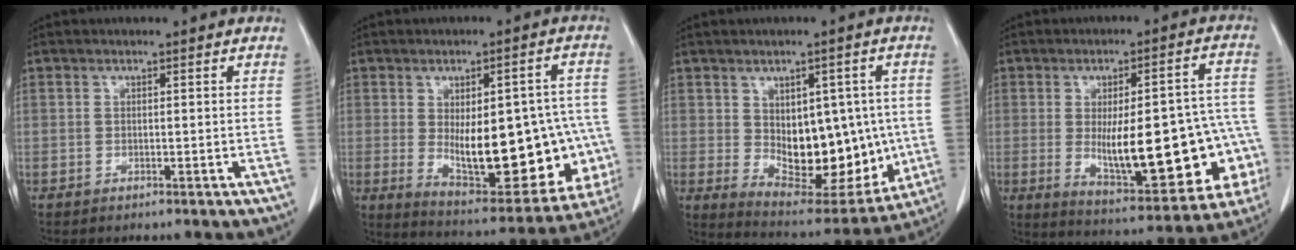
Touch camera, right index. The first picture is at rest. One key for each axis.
{"total": 23.7, "fx": -3.4, "fy": 9.8, "fz": 21.4, "tx": -0.258, "ty": 0.012, "tz": -0.015}
{"total": 18.9, "fx": -1.0, "fy": 10.9, "fz": 15.3, "tx": -0.252, "ty": 0.002, "tz": 0.016}
{"total": 23.8, "fx": -4.1, "fy": 7.7, "fz": 22.2, "tx": -0.245, "ty": 0.026, "tz": -0.027}